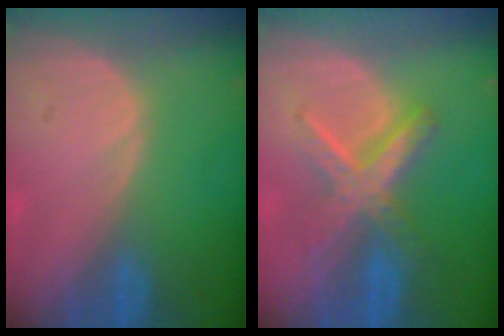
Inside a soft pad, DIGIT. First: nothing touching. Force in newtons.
{"total": 6.3, "press": 6.3, "slide": 0.2}